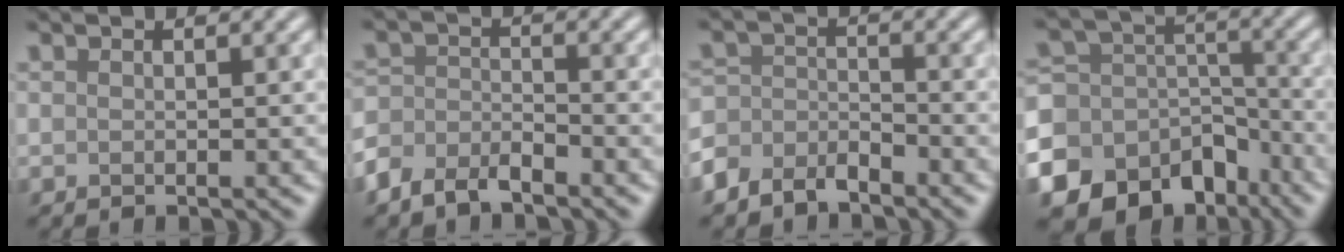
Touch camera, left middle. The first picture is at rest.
{"total": 3.6, "force": [-2.7, 1.7, 1.6], "torque": [-0.030, -0.002, -0.064]}
{"total": 3.6, "force": [-2.9, 1.8, 1.1], "torque": [-0.019, 0.002, -0.067]}
{"total": 15.6, "force": [-9.6, 11.5, 4.7], "torque": [-0.096, -0.050, -0.148]}